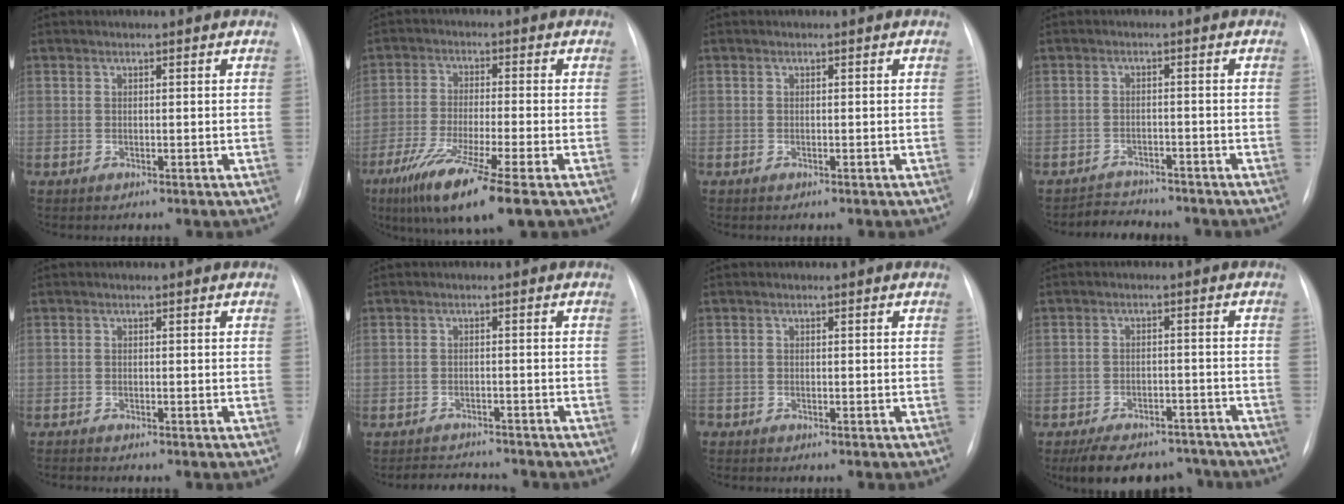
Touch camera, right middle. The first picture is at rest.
{"total": 11.9, "force": [-6.9, 0.2, 9.7], "torque": [-0.181, -0.038, -0.120]}
{"total": 0.0}
{"total": 4.5, "force": [-4.3, 1.4, 0.0], "torque": [-0.004, -0.002, -0.065]}
{"total": 1.9, "force": [-1.7, -0.1, 0.7], "torque": [-0.006, -0.003, -0.024]}
{"total": 5.4, "force": [-5.2, 1.1, 1.0], "torque": [-0.015, -0.002, -0.076]}
{"total": 0.8, "force": [-0.8, 0.2, 0.1], "torque": [0.001, 0.000, -0.014]}
{"total": 12.3, "force": [-10.3, 5.4, 4.1], "torque": [-0.061, 0.011, -0.139]}